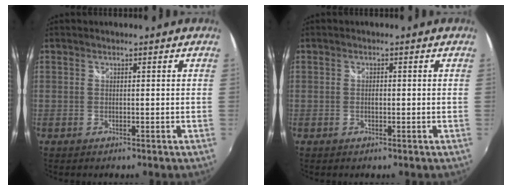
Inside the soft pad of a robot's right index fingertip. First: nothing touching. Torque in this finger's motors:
{"motor_torque": [0.36, -0.07, 0.12, 0.00]}